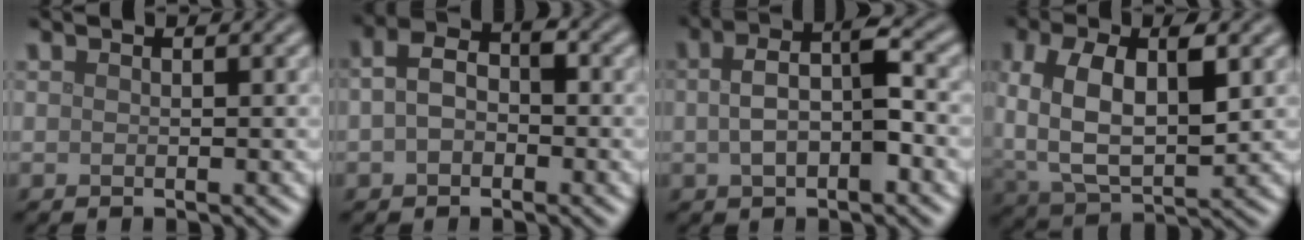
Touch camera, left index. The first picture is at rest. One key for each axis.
{"total": 3.2, "fx": -0.2, "fy": 2.2, "fz": 2.3, "tx": -0.045, "ty": 0.007, "tz": -0.013}
{"total": 5.1, "fx": -0.4, "fy": 2.2, "fz": 4.6, "tx": -0.090, "ty": 0.005, "tz": -0.010}
{"total": 7.3, "fx": 1.0, "fy": 4.0, "fz": 6.1, "tx": -0.122, "ty": 0.000, "tz": 0.017}